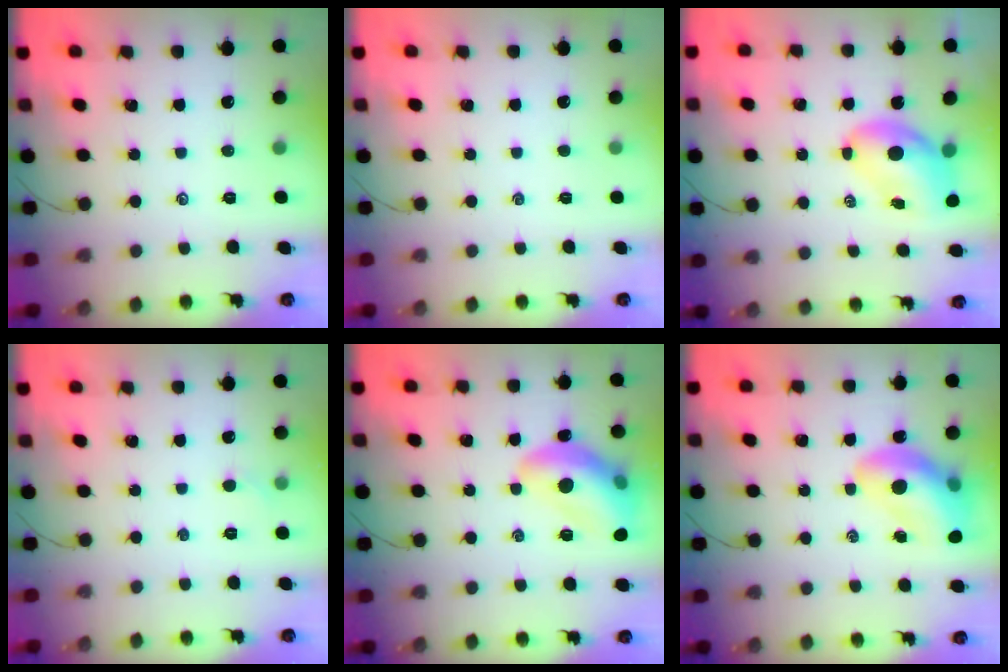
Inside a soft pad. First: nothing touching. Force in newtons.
{"total": 0.0}
{"total": 7.9, "press": 7.7, "slide": 1.7}
{"total": 2.7, "press": 2.5, "slide": 0.9}
{"total": 15.0, "press": 14.9, "slide": 1.8}
{"total": 14.1, "press": 13.6, "slide": 3.8}